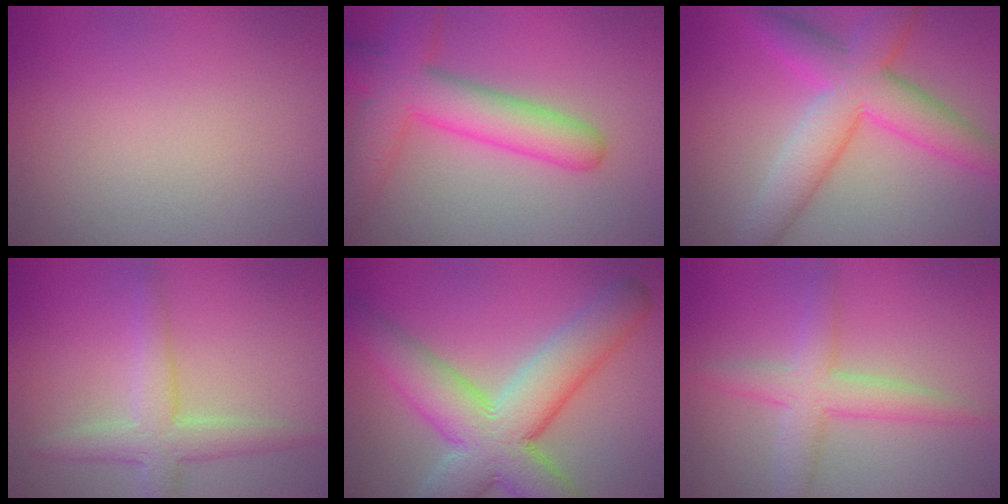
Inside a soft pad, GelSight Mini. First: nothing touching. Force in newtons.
{"total": 7.4, "press": 7.4, "slide": 0.3}
{"total": 7.3, "press": 7.3, "slide": 0.1}
{"total": 3.7, "press": 3.7, "slide": 0.2}
{"total": 10.2, "press": 10.2, "slide": 0.8}
{"total": 3.8, "press": 3.8, "slide": 0.1}